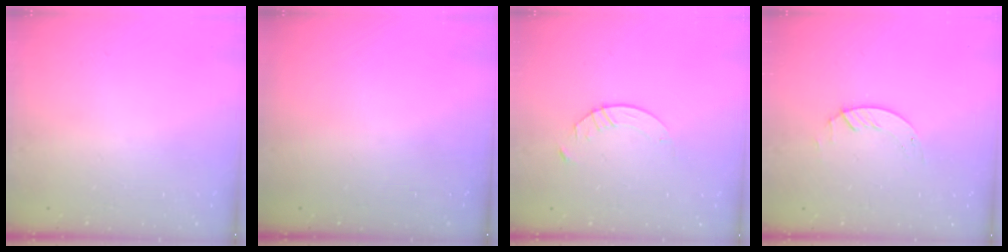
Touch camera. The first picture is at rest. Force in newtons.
{"total": 0.0}
{"total": 4.1, "press": 4.1, "slide": 0.4}
{"total": 1.3, "press": 1.2, "slide": 0.1}